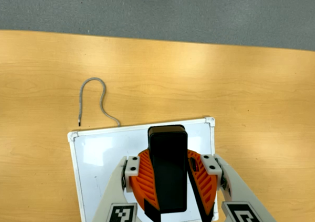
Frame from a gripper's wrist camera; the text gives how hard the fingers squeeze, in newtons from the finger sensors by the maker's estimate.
{"total": 11.5, "left": 11.7, "right": 11.4}